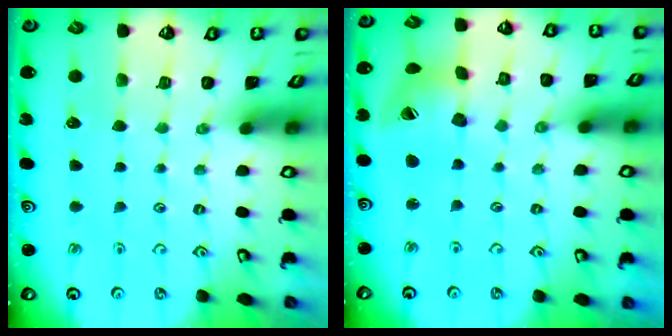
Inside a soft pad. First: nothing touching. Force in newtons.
{"total": 12.0, "press": 12.0, "slide": 1.0}